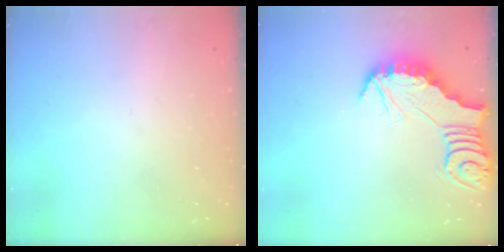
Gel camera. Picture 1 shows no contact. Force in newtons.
{"total": 2.3, "press": 2.3, "slide": 0.3}